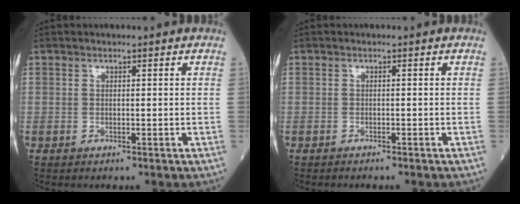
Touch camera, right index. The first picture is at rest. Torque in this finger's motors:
{"motor_torque": [0.06, -0.07, -0.01, 0.01]}